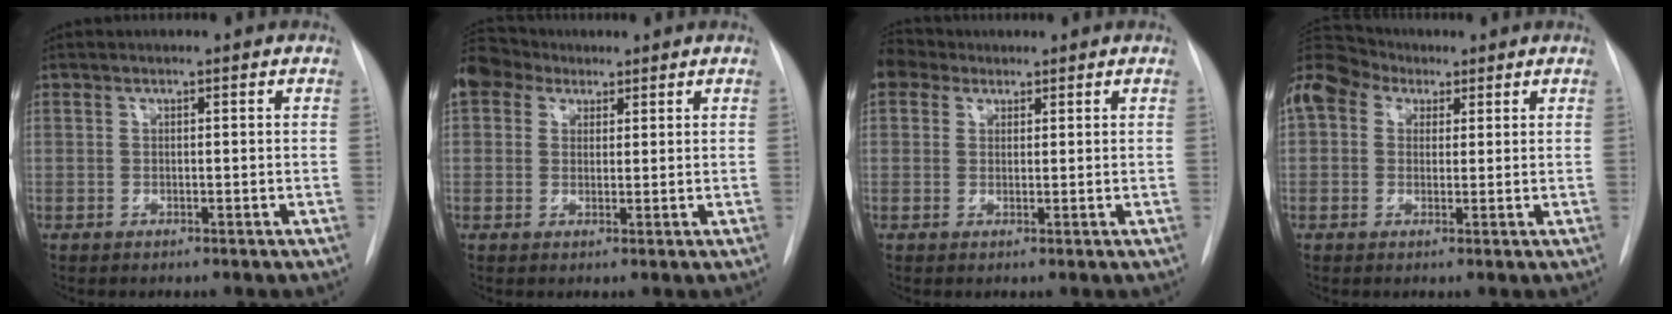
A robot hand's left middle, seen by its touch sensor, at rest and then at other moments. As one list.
[{"total": 9.5, "force": [6.3, 6.4, 3.2], "torque": [-0.082, 0.049, 0.120]}, {"total": 4.0, "force": [2.9, 2.6, 0.7], "torque": [-0.018, 0.022, 0.055]}, {"total": 14.1, "force": [7.1, 10.1, 7.0], "torque": [-0.187, 0.077, 0.132]}]